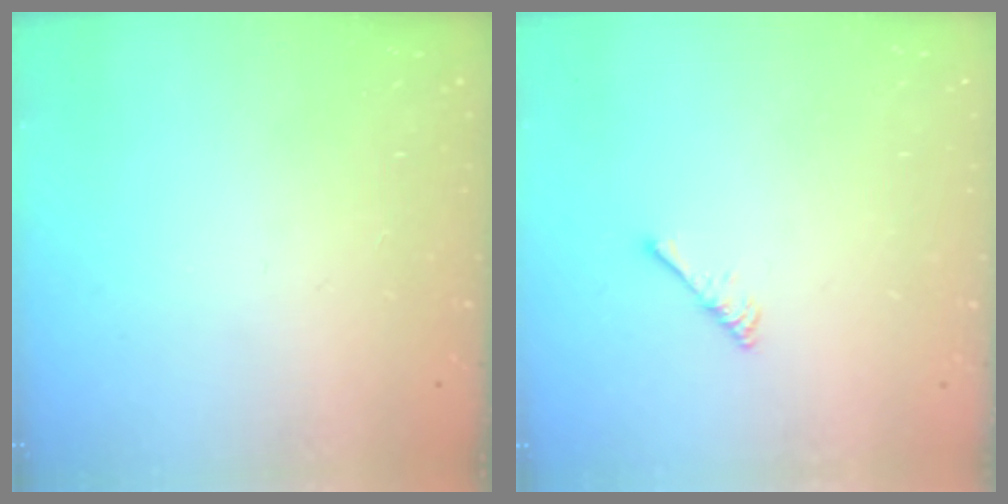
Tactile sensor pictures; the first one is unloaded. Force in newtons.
{"total": 2.5, "press": 2.5, "slide": 0.4}